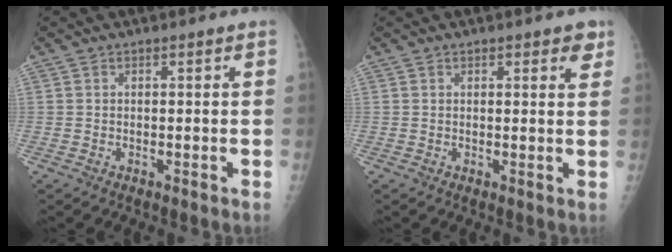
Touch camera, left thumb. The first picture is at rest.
{"total": 3.0, "force": [1.8, 1.2, 2.0], "torque": [-0.007, -0.006, 0.018]}